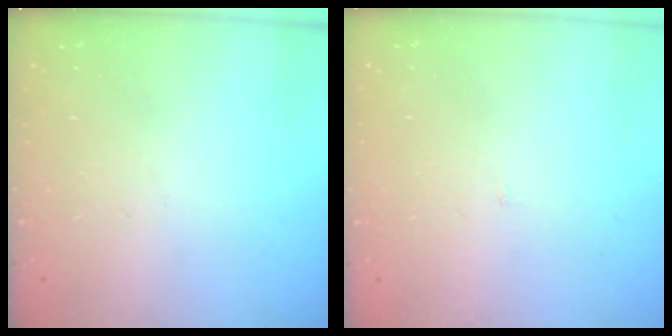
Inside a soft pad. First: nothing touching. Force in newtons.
{"total": 2.0, "press": 2.0, "slide": 0.1}